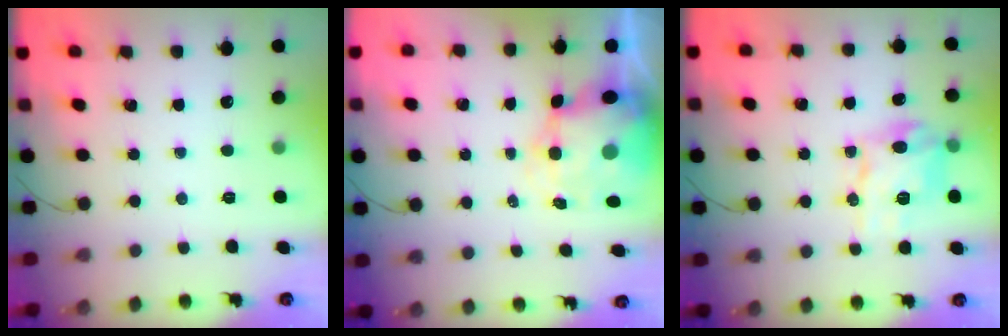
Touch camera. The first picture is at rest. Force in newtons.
{"total": 7.4, "press": 7.0, "slide": 2.4}
{"total": 12.1, "press": 12.0, "slide": 1.3}